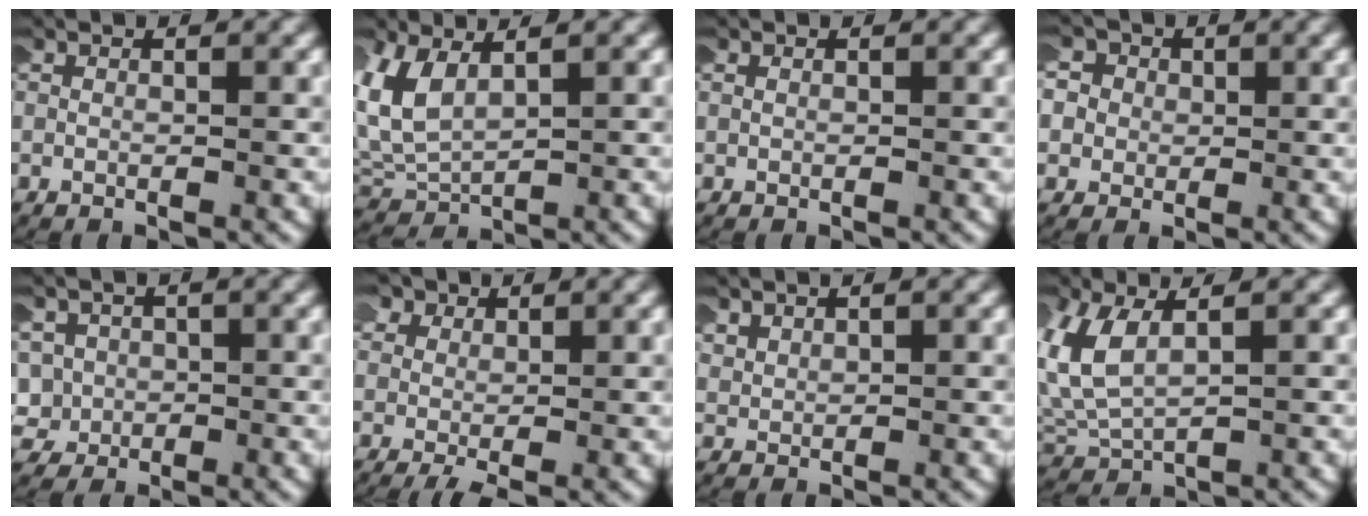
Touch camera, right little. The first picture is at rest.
{"total": 6.9, "force": [1.0, 5.3, 4.3], "torque": [-0.130, -0.011, 0.030]}
{"total": 0.0}
{"total": 6.3, "force": [0.6, 5.8, 2.4], "torque": [-0.075, -0.004, -0.003]}
{"total": 5.9, "force": [-0.8, 5.4, 2.2], "torque": [-0.072, -0.017, -0.013]}
{"total": 2.9, "force": [1.0, 1.9, 1.8], "torque": [-0.044, -0.008, 0.017]}
{"total": 1.4, "force": [1.2, 0.5, 0.4], "torque": [-0.019, -0.003, 0.031]}
{"total": 5.9, "force": [1.4, 4.1, 4.0], "torque": [-0.118, -0.005, 0.036]}